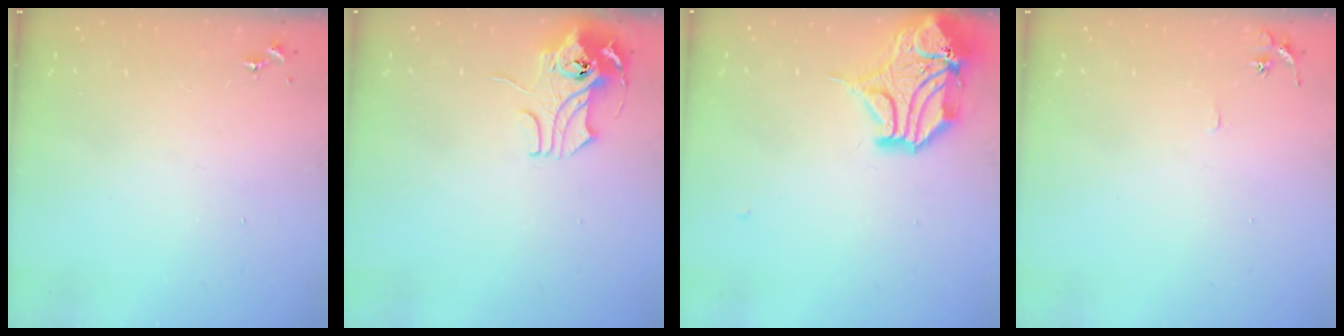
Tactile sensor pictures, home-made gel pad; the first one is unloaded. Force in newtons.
{"total": 10.2, "press": 10.2, "slide": 1.1}
{"total": 13.3, "press": 13.2, "slide": 1.9}
{"total": 5.2, "press": 5.2, "slide": 0.5}